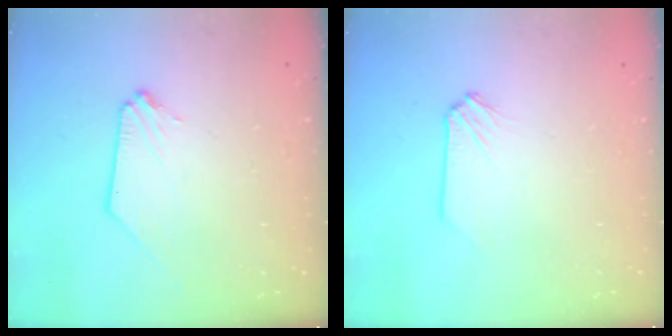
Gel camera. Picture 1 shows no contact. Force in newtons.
{"total": 0.0}